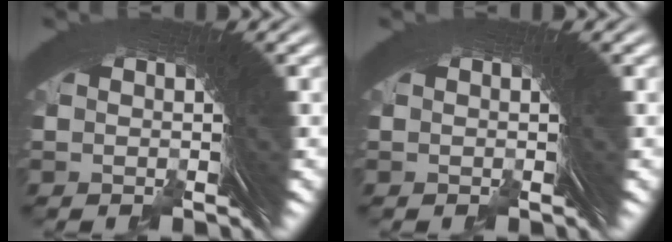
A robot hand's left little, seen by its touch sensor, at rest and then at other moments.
{"total": 0.0}